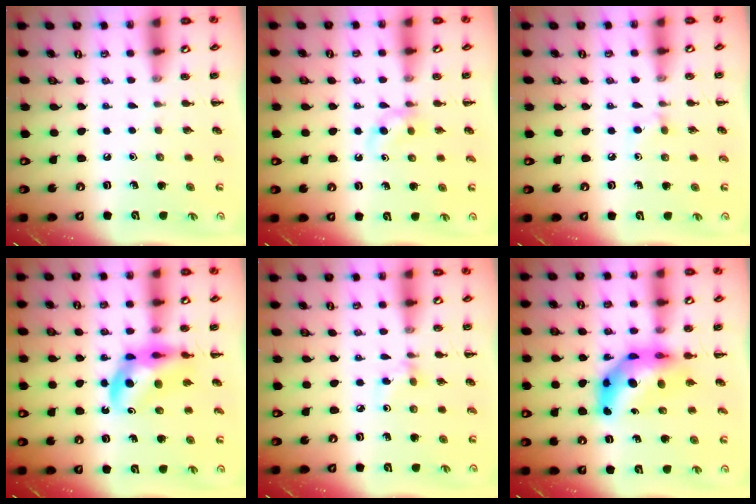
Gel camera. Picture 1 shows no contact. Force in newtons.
{"total": 2.5, "press": 2.3, "slide": 1.0}
{"total": 4.2, "press": 3.9, "slide": 1.7}
{"total": 11.3, "press": 10.9, "slide": 3.1}
{"total": 2.8, "press": 2.6, "slide": 1.0}
{"total": 9.4, "press": 9.0, "slide": 2.9}